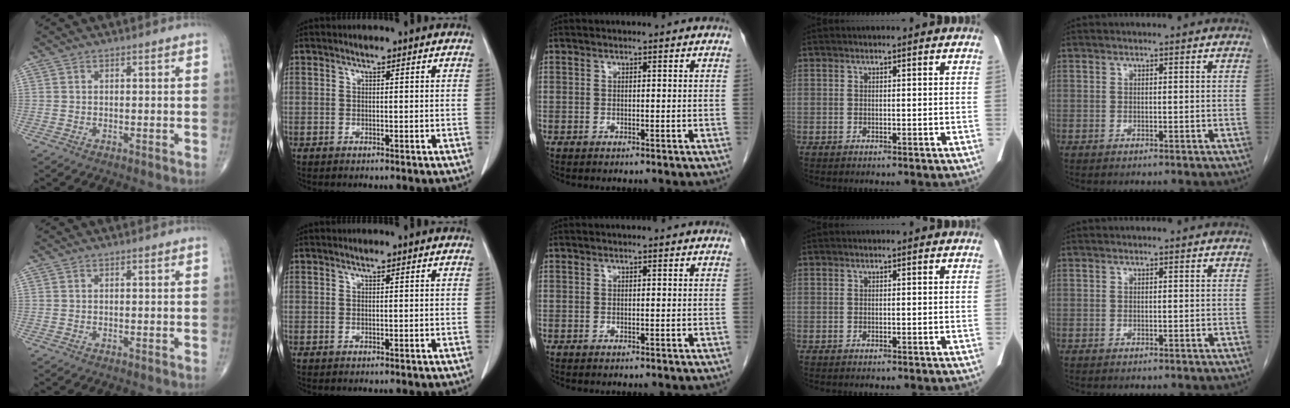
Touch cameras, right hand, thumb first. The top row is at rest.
{}